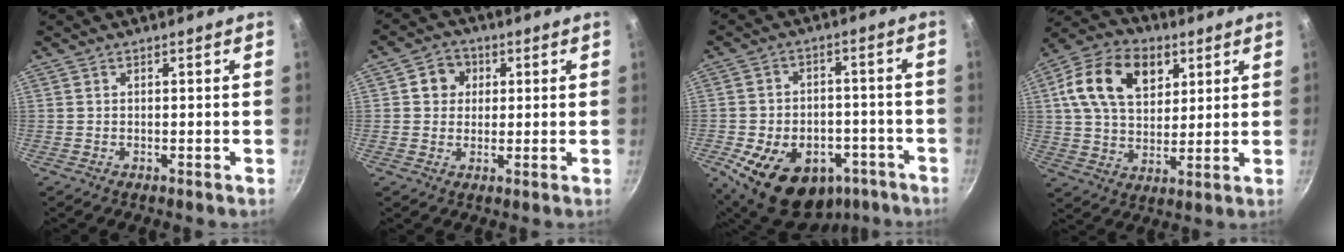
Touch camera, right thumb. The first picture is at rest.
{"total": 5.4, "force": [1.4, 4.8, 1.9], "torque": [0.005, 0.003, 0.014]}
{"total": 19.6, "force": [-9.6, 13.0, 11.0], "torque": [-0.146, 0.040, -0.129]}
{"total": 17.2, "force": [6.0, 11.5, 11.3], "torque": [-0.175, -0.004, 0.093]}